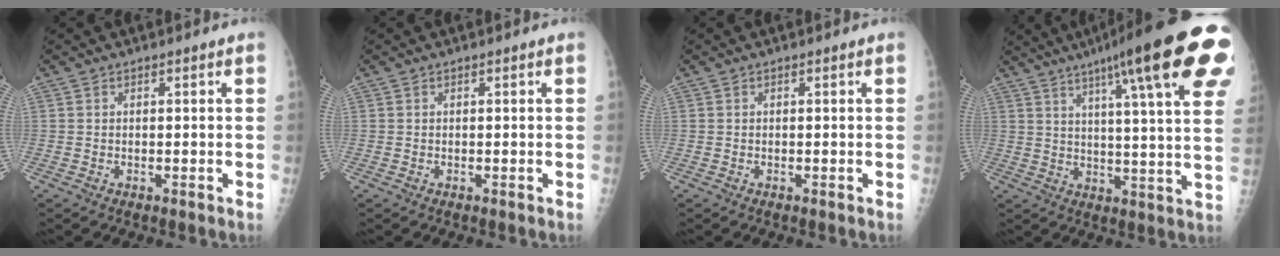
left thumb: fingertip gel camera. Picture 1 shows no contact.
{"total": 0.0}
{"total": 0.0}
{"total": 25.3, "force": [13.5, 3.7, 21.0], "torque": [-0.276, -0.015, 0.176]}